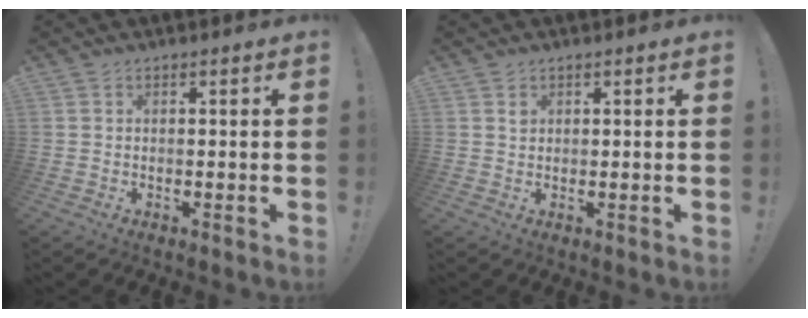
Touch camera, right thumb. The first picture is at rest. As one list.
[{"total": 0.9, "force": [0.5, 0.7, 0.2], "torque": [0.001, -0.002, 0.009]}]